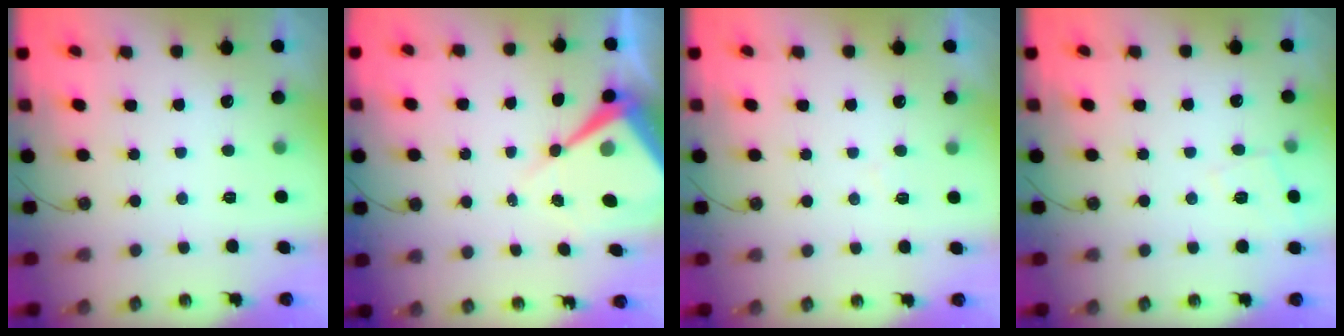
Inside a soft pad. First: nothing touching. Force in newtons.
{"total": 9.4, "press": 9.3, "slide": 0.8}
{"total": 3.1, "press": 3.0, "slide": 0.5}
{"total": 5.6, "press": 5.6, "slide": 0.7}